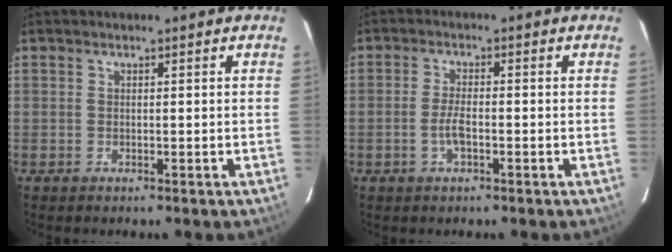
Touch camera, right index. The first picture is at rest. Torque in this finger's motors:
{"motor_torque": [-0.17, -0.01, -0.04, 0.01]}